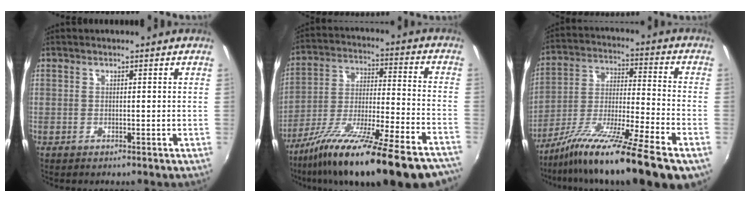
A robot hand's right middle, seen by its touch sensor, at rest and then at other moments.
{"total": 27.7, "force": [-21.8, 3.4, 16.8], "torque": [-0.281, -0.065, -0.331]}
{"total": 19.7, "force": [-13.5, 0.8, 14.3], "torque": [-0.244, -0.042, -0.233]}